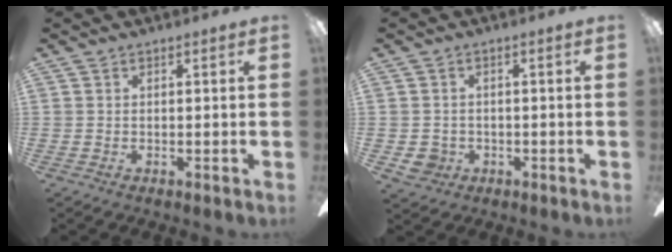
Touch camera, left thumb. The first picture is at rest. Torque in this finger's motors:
{"motor_torque": [-0.01, 0.02, -0.21, 0.14, 0.00]}